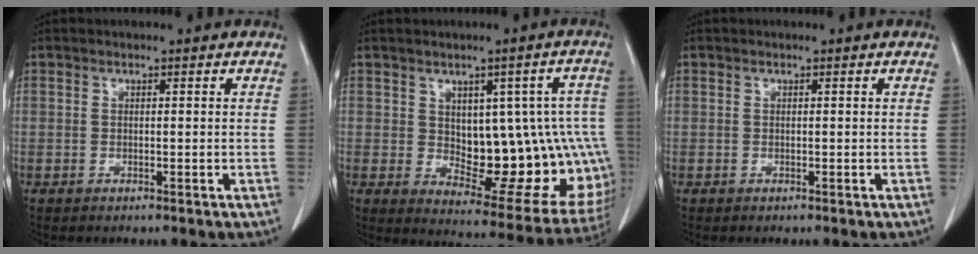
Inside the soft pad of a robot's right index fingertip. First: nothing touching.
{"total": 17.7, "force": [0.0, 7.7, 15.9], "torque": [-0.141, 0.025, 0.030]}
{"total": 0.0}